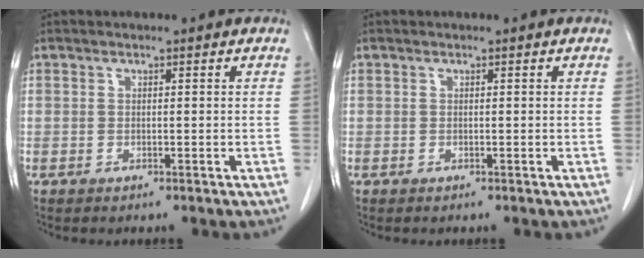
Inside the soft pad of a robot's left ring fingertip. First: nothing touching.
{"total": 0.0}